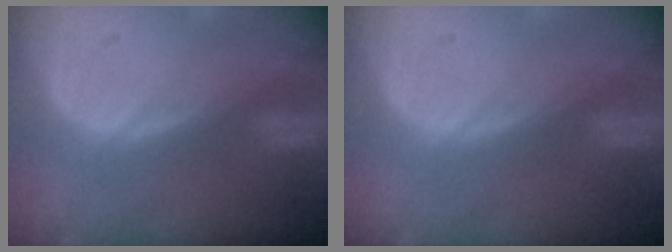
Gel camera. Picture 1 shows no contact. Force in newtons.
{"total": 0.0}